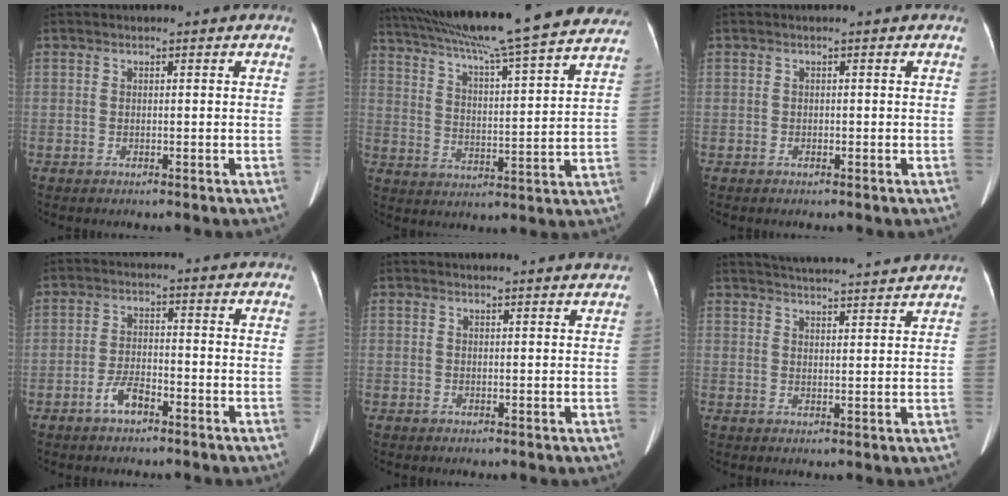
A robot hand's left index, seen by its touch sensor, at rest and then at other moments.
{"total": 28.9, "force": [25.3, 1.3, 13.9], "torque": [-0.235, -0.010, 0.344]}
{"total": 0.0}
{"total": 3.7, "force": [-2.5, 1.2, 2.4], "torque": [-0.050, 0.004, -0.049]}
{"total": 5.3, "force": [5.1, 0.6, 1.1], "torque": [-0.009, 0.004, 0.040]}
{"total": 15.7, "force": [14.9, 0.6, 4.8], "torque": [-0.080, 0.016, 0.200]}